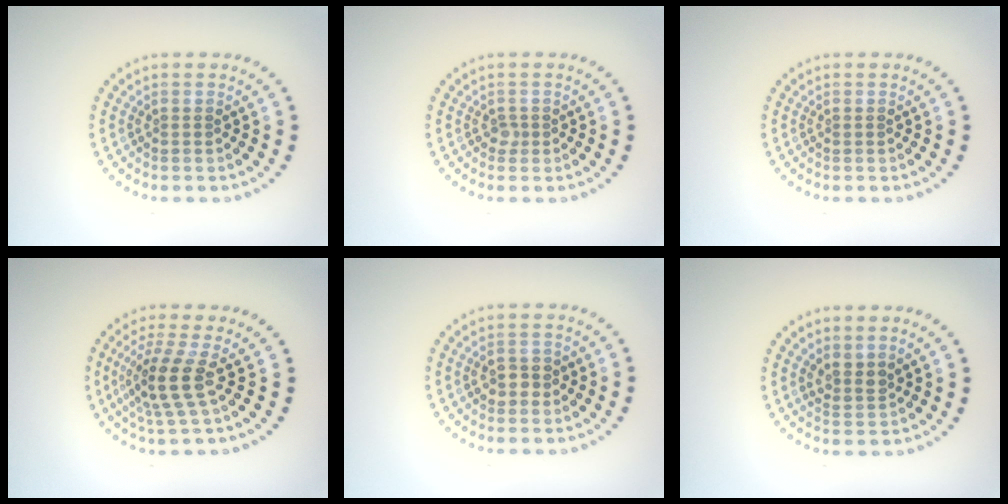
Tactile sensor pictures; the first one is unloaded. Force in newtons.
{"total": 0.8, "press": 0.6, "slide": 0.6}
{"total": 0.0}
{"total": 3.7, "press": 2.8, "slide": 2.4}
{"total": 1.7, "press": 1.7, "slide": 0.2}
{"total": 1.5, "press": 1.2, "slide": 0.9}